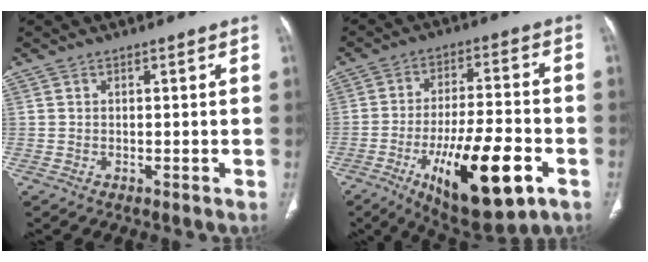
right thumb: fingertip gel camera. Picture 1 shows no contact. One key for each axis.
{"total": 19.1, "fx": -7.8, "fy": 6.5, "fz": 16.2, "tx": -0.261, "ty": 0.018, "tz": -0.113}